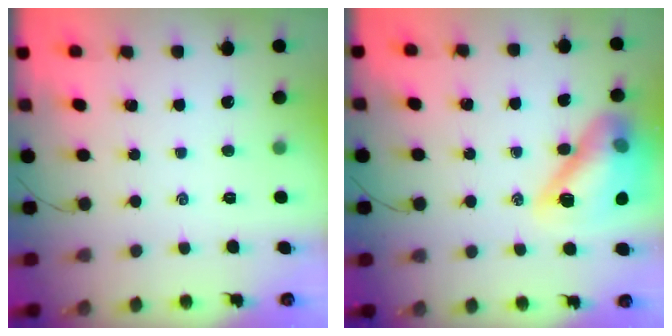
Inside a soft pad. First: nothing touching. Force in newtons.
{"total": 17.0, "press": 16.9, "slide": 2.5}